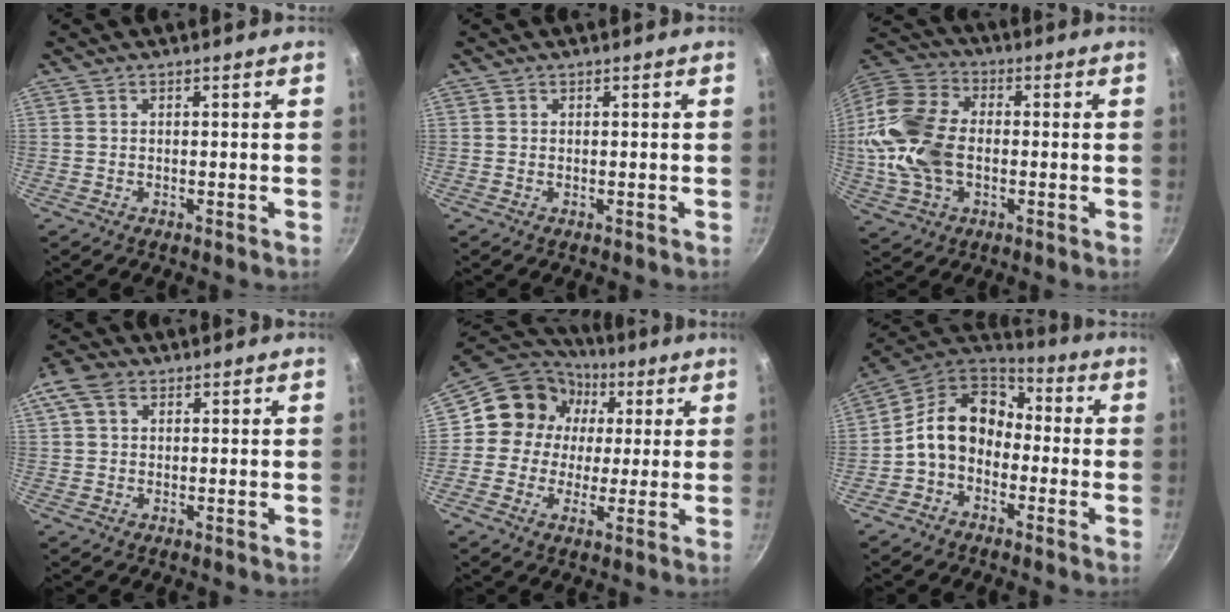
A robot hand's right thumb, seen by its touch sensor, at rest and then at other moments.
{"total": 0.0}
{"total": 17.7, "force": [-1.2, 12.1, 12.9], "torque": [-0.253, 0.024, -0.031]}
{"total": 5.6, "force": [2.1, 4.0, 3.3], "torque": [-0.060, 0.008, 0.030]}
{"total": 13.5, "force": [3.2, 12.0, 5.1], "torque": [-0.065, 0.007, 0.027]}
{"total": 13.2, "force": [-1.4, 10.3, 8.3], "torque": [-0.113, 0.049, -0.048]}